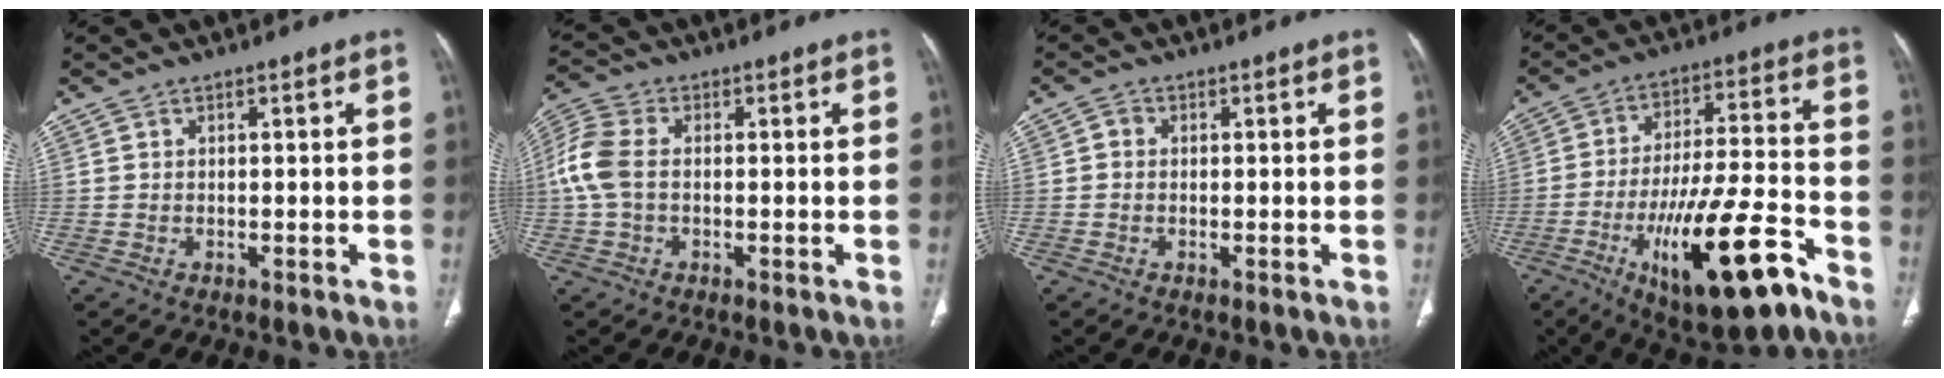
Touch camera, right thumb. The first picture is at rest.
{"total": 7.5, "force": [0.0, 4.8, 5.8], "torque": [-0.147, 0.021, -0.005]}
{"total": 1.4, "force": [0.0, 1.2, 0.7], "torque": [-0.006, 0.003, -0.005]}
{"total": 21.0, "force": [-10.5, 6.2, 17.1], "torque": [-0.290, 0.046, -0.162]}